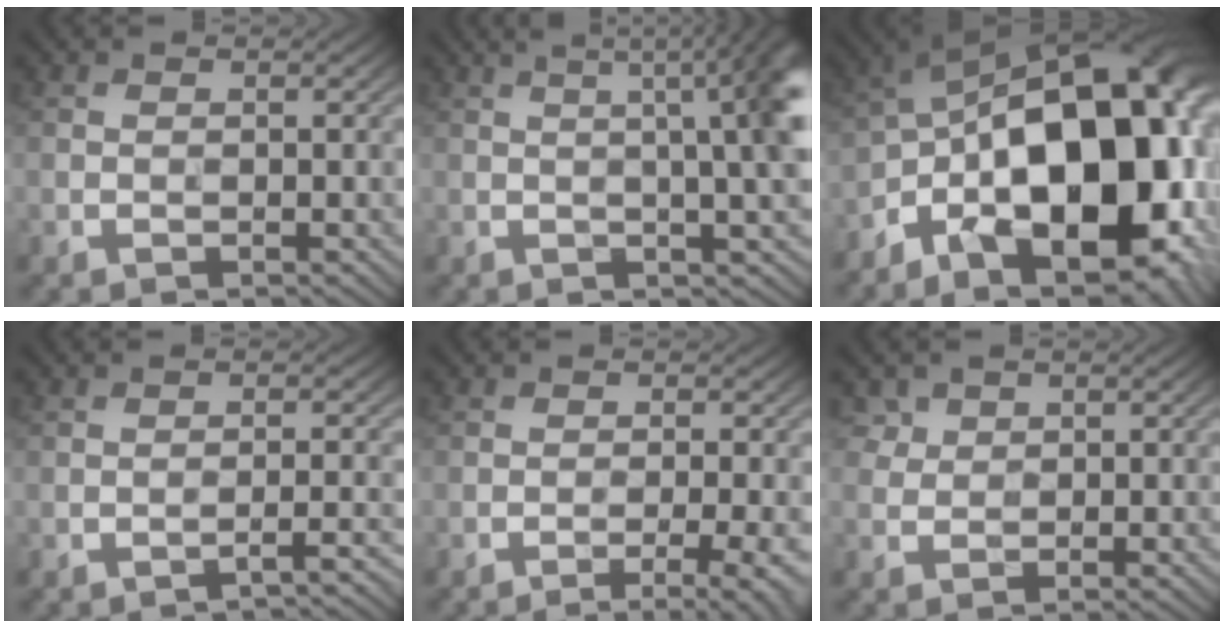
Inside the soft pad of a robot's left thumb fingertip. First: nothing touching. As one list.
[{"total": 10.3, "force": [2.3, 2.8, 9.6], "torque": [-0.088, 0.055, 0.012]}, {"total": 21.2, "force": [-6.3, 10.5, 17.3], "torque": [-0.278, -0.013, -0.092]}, {"total": 1.9, "force": [-1.6, -0.2, 1.0], "torque": [-0.014, 0.015, -0.029]}, {"total": 4.8, "force": [-2.8, 0.9, 3.7], "torque": [-0.056, 0.012, -0.040]}, {"total": 2.8, "force": [1.6, 2.2, 0.7], "torque": [-0.031, -0.001, 0.038]}]